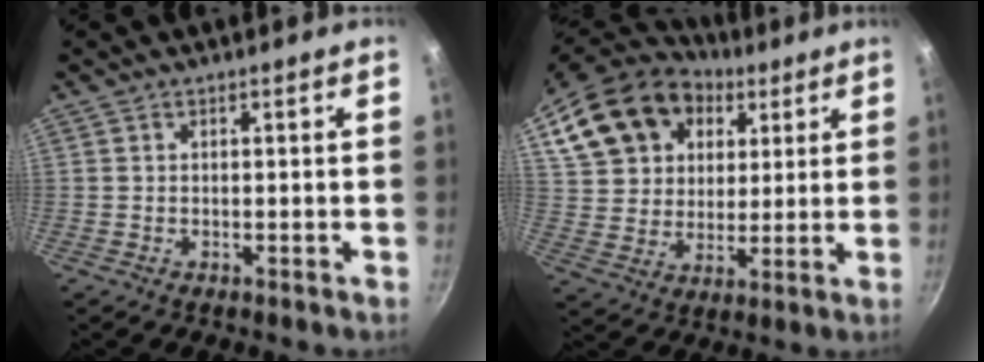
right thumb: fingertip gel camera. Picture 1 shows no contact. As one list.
[{"total": 21.8, "force": [9.2, 16.4, 11.0], "torque": [-0.201, 0.019, 0.167]}]